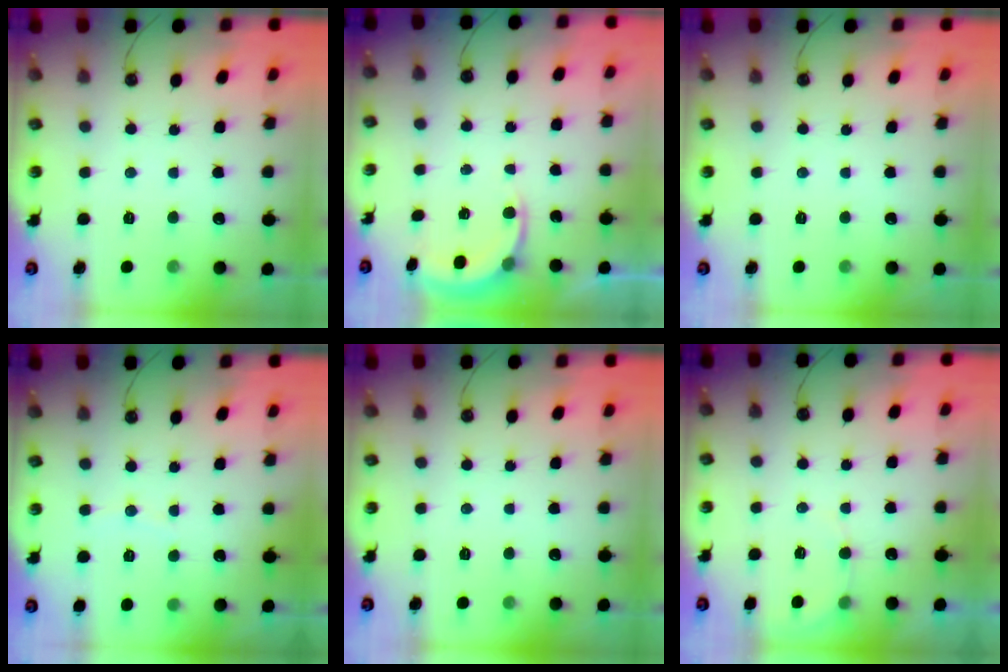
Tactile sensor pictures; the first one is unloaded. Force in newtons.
{"total": 4.8, "press": 4.7, "slide": 0.2}
{"total": 0.0}
{"total": 3.0, "press": 2.9, "slide": 0.7}
{"total": 0.0}
{"total": 3.8, "press": 3.4, "slide": 1.6}